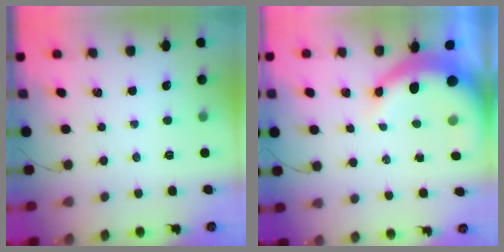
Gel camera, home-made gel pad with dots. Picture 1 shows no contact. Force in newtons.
{"total": 8.5, "press": 8.4, "slide": 1.5}